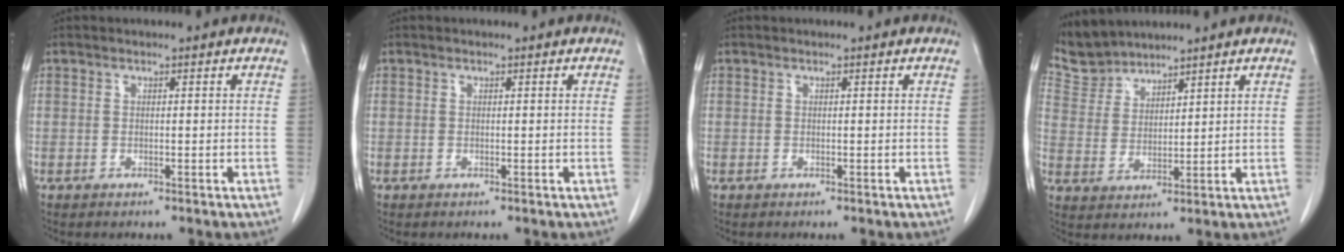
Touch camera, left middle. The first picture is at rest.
{"total": 0.0}
{"total": 0.0}
{"total": 5.9, "force": [5.8, 1.1, -0.3], "torque": [-0.005, 0.011, 0.129]}